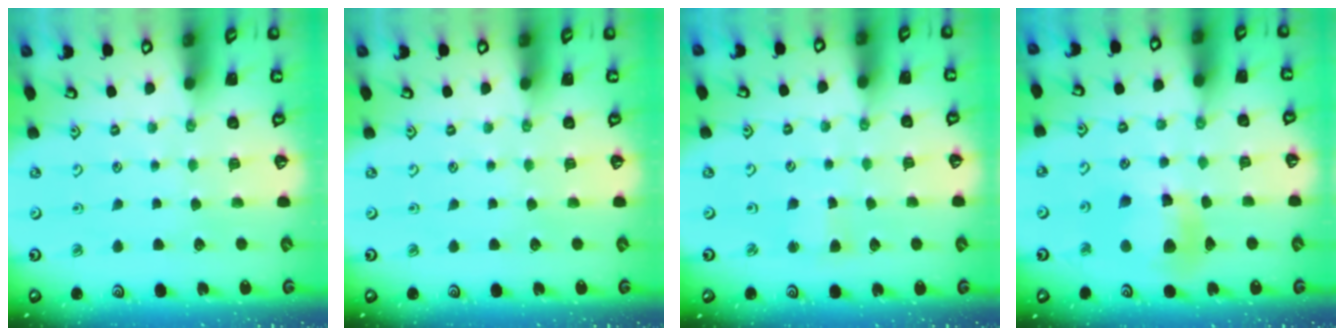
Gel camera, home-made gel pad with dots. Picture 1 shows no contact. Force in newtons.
{"total": 0.0}
{"total": 2.6, "press": 2.6, "slide": 0.4}
{"total": 10.6, "press": 10.5, "slide": 1.2}